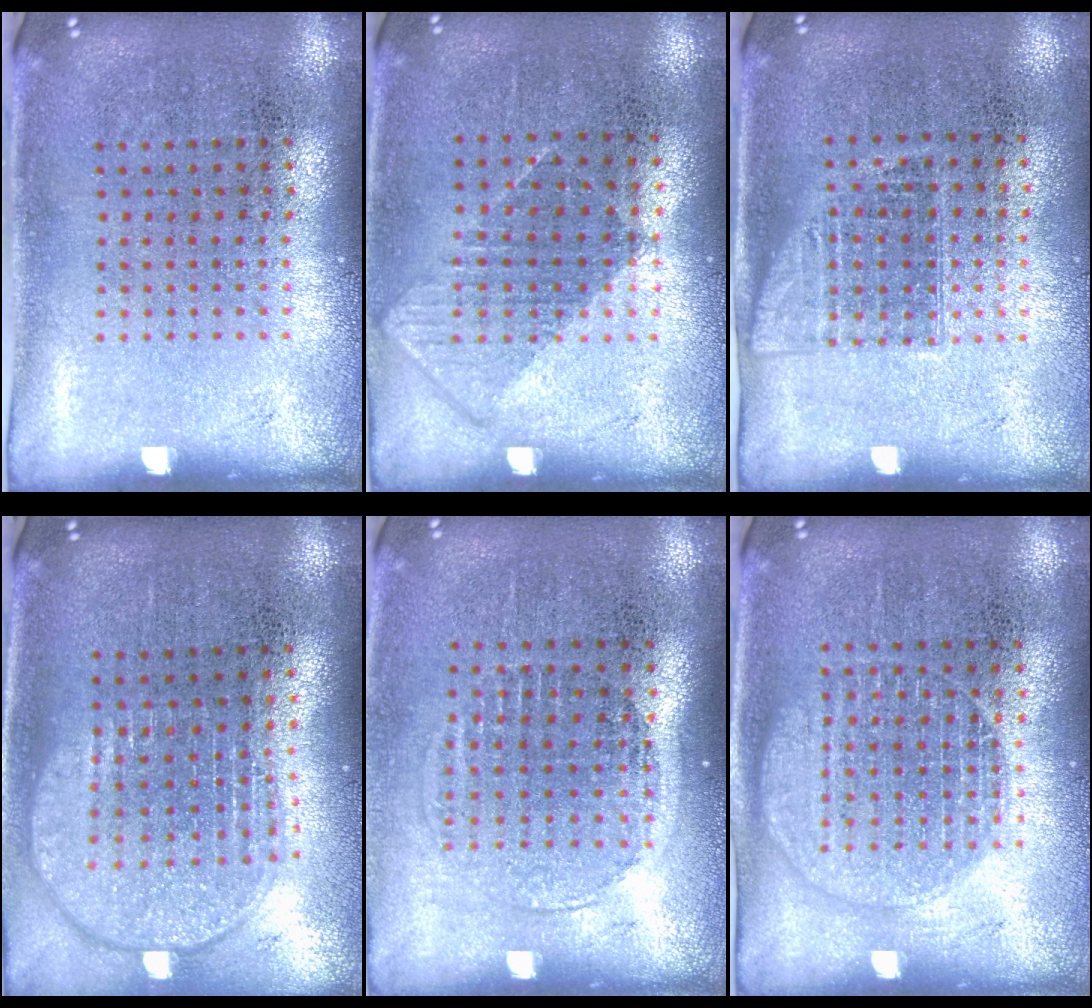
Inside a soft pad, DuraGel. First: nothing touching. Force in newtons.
{"total": 0.8, "press": 0.7, "slide": 0.4}
{"total": 1.0, "press": 0.9, "slide": 0.4}
{"total": 1.9, "press": 1.6, "slide": 1.0}
{"total": 1.5, "press": 1.3, "slide": 0.7}
{"total": 1.3, "press": 1.3, "slide": 0.2}